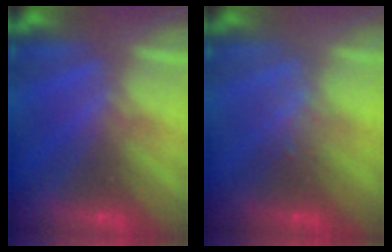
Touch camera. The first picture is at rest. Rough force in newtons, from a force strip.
{"total": 2.4}